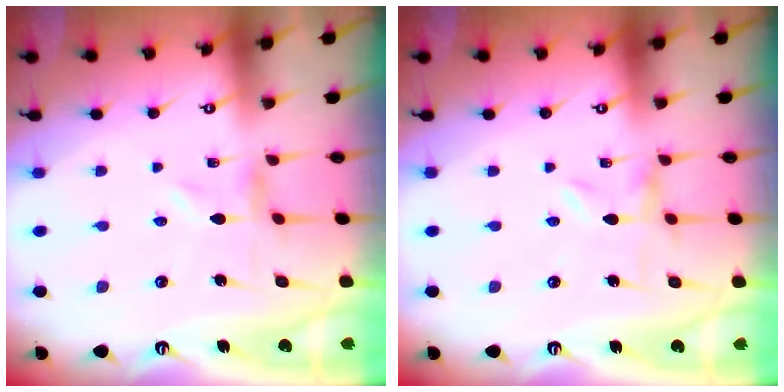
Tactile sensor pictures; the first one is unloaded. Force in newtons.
{"total": 0.0}